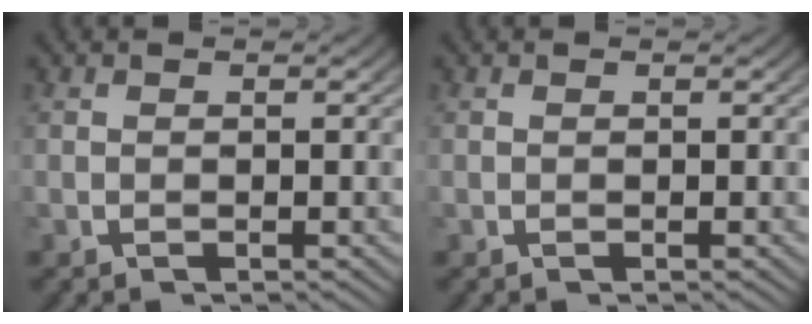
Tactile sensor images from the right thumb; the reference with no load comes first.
{"total": 0.0}